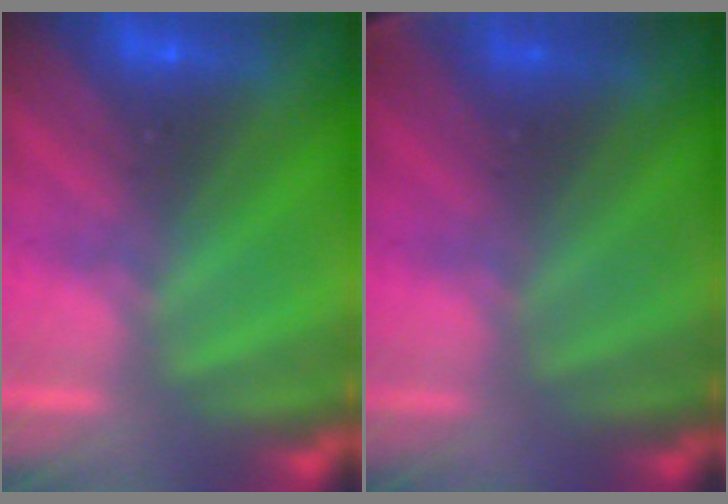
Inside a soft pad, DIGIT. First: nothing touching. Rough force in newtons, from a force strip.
{"total": 2.8}